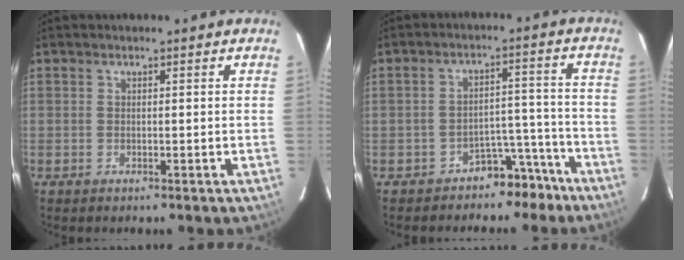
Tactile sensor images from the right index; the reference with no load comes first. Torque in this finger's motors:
{"motor_torque": [-0.36, -0.28, -0.50, -0.21]}